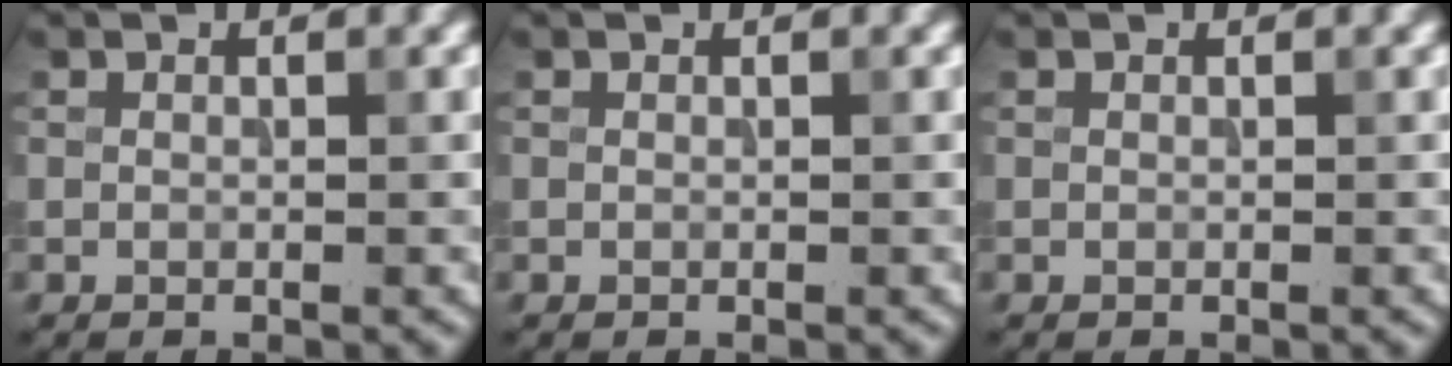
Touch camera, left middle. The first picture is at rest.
{"total": 0.0}
{"total": 0.0}